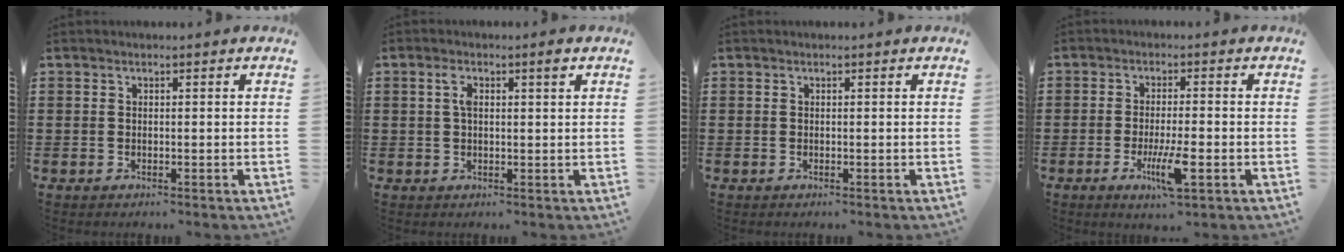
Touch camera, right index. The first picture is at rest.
{"total": 3.2, "force": [1.1, 0.7, 3.0], "torque": [-0.052, 0.002, 0.013]}
{"total": 0.0}
{"total": 6.2, "force": [-2.2, 1.1, 5.7], "torque": [-0.119, -0.019, -0.041]}